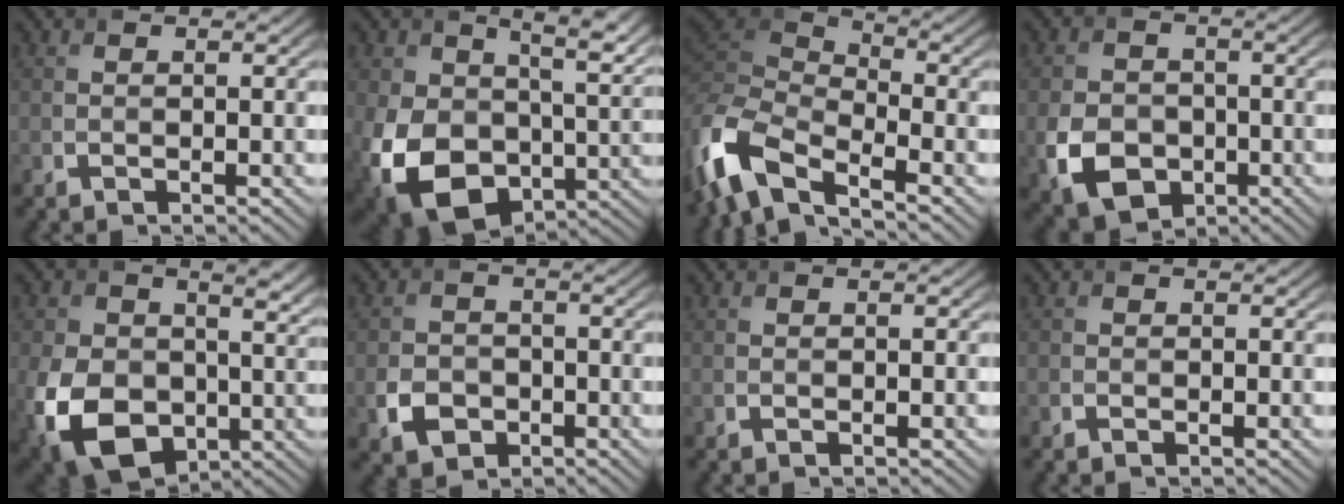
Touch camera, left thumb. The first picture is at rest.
{"total": 16.3, "force": [1.5, 11.4, 11.6], "torque": [-0.233, -0.045, 0.045]}
{"total": 11.3, "force": [-6.7, 4.0, 8.2], "torque": [-0.193, -0.004, -0.150]}
{"total": 7.5, "force": [-2.6, 5.8, 4.0], "torque": [-0.093, -0.018, -0.056]}
{"total": 15.5, "force": [-0.7, 11.3, 10.6], "torque": [-0.221, -0.042, -0.009]}
{"total": 4.1, "force": [-1.8, 3.3, 1.8], "torque": [-0.038, -0.005, -0.037]}
{"total": 0.0}
{"total": 0.7, "force": [-0.4, 0.6, 0.0], "torque": [-0.001, -0.004, -0.014]}